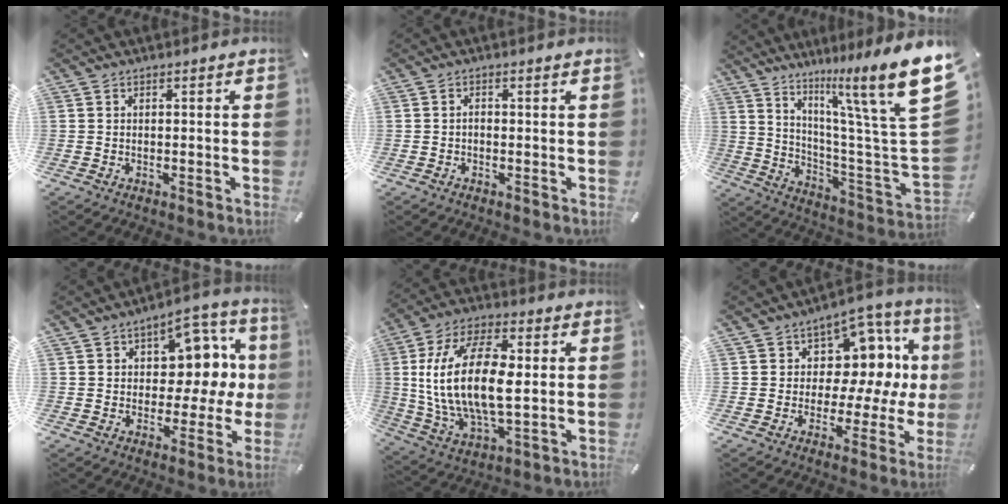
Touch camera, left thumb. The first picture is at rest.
{"total": 1.0, "force": [-0.1, 0.2, 1.0], "torque": [-0.018, -0.001, -0.003]}
{"total": 22.3, "force": [12.5, 3.6, 18.1], "torque": [-0.266, -0.095, 0.191]}
{"total": 12.1, "force": [3.5, 8.4, 7.9], "torque": [-0.090, -0.036, 0.064]}
{"total": 19.8, "force": [1.7, 10.4, 16.7], "torque": [-0.359, 0.005, 0.028]}
{"total": 11.0, "force": [2.6, 8.8, 6.0], "torque": [-0.060, -0.044, 0.049]}